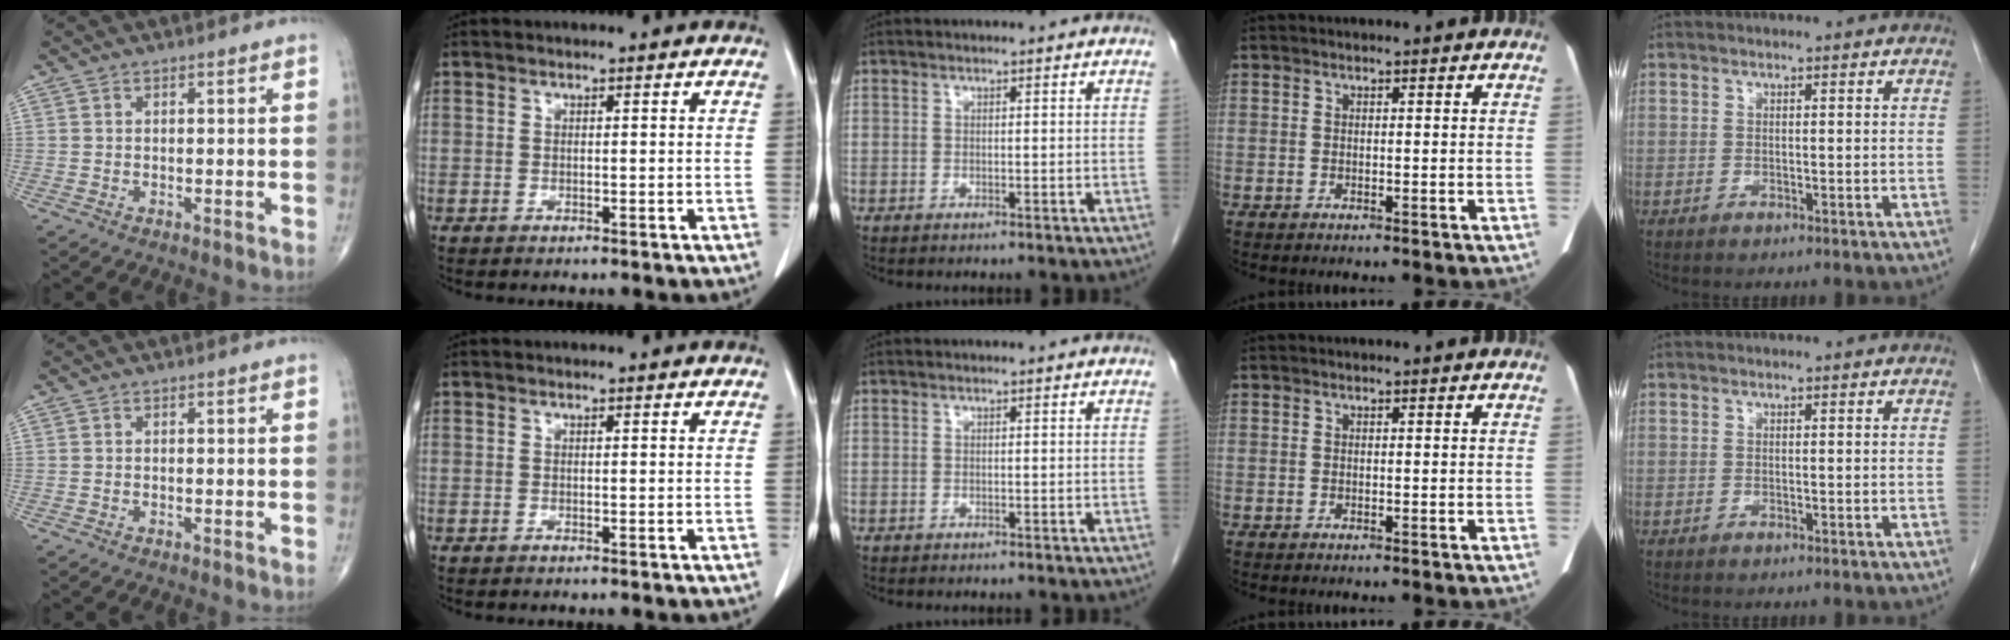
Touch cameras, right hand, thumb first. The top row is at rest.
{}